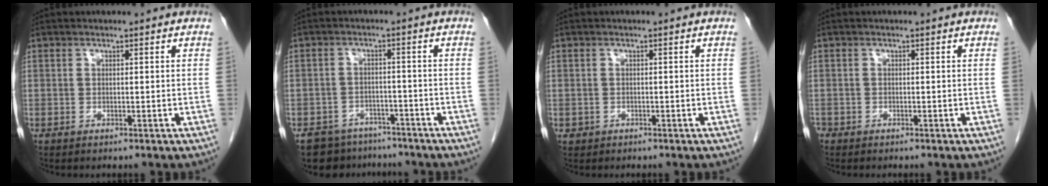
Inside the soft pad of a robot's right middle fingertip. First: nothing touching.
{"total": 8.4, "force": [-7.0, 4.5, 0.8], "torque": [-0.009, 0.011, -0.095]}
{"total": 0.7, "force": [-0.3, 0.7, 0.0], "torque": [-0.006, 0.003, -0.002]}
{"total": 0.9, "force": [-0.7, 0.5, 0.1], "torque": [-0.007, 0.000, -0.014]}